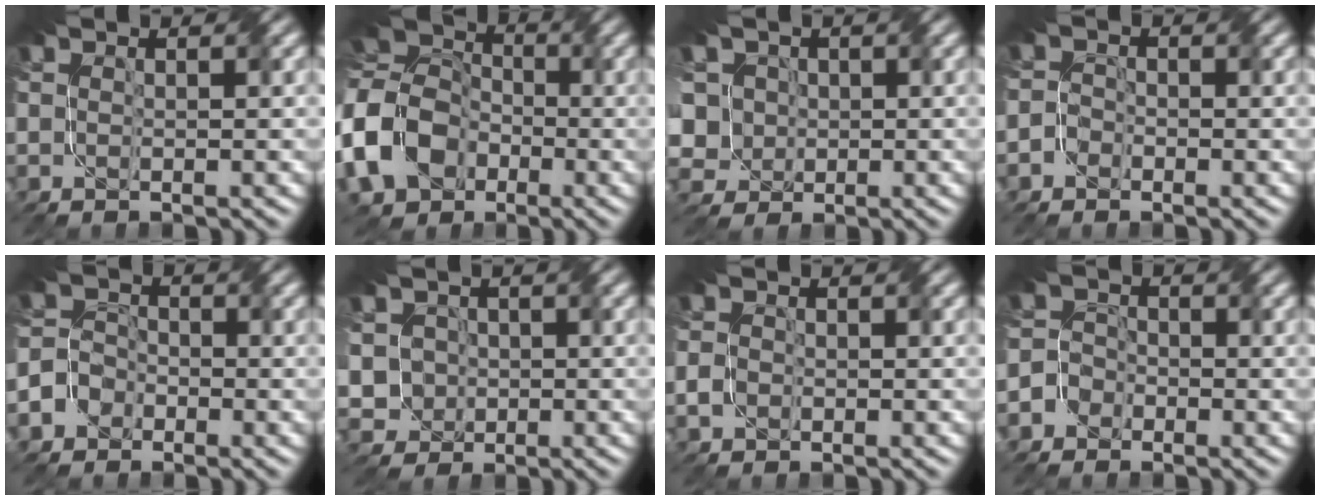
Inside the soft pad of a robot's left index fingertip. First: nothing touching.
{"total": 11.7, "force": [-3.6, 8.8, 6.7], "torque": [-0.171, -0.005, -0.077]}
{"total": 7.2, "force": [1.5, 6.0, 3.7], "torque": [-0.083, 0.023, -0.012]}
{"total": 1.5, "force": [-1.3, 0.8, -0.1], "torque": [0.015, 0.005, -0.024]}
{"total": 3.9, "force": [-2.5, 3.0, 0.5], "torque": [0.005, 0.005, -0.053]}
{"total": 4.0, "force": [-0.2, 3.8, 1.3], "torque": [-0.032, 0.020, -0.020]}
{"total": 1.0, "force": [-0.8, 0.6, 0.3], "torque": [-0.009, 0.002, -0.019]}
{"total": 3.3, "force": [-2.3, 2.4, 0.0], "torque": [0.022, 0.006, -0.049]}